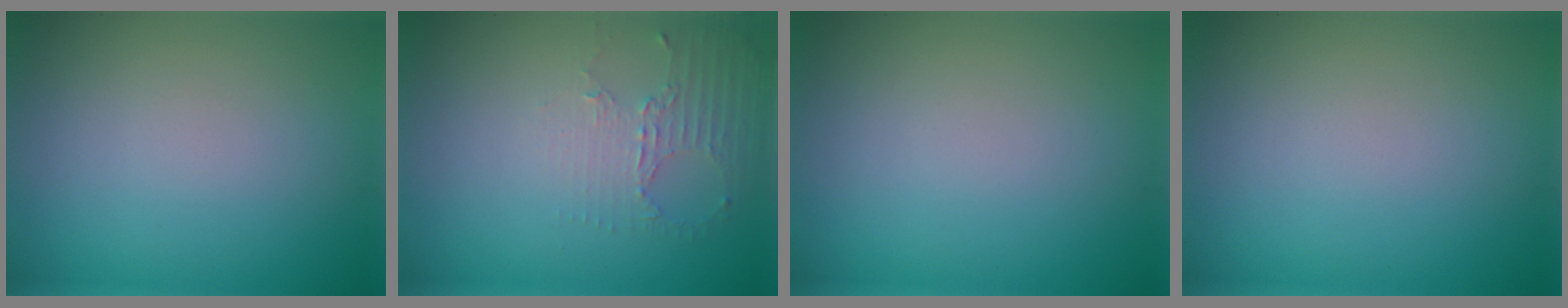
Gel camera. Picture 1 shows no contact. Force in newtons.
{"total": 2.2, "press": 1.7, "slide": 1.5}
{"total": 0.0}
{"total": 0.0}